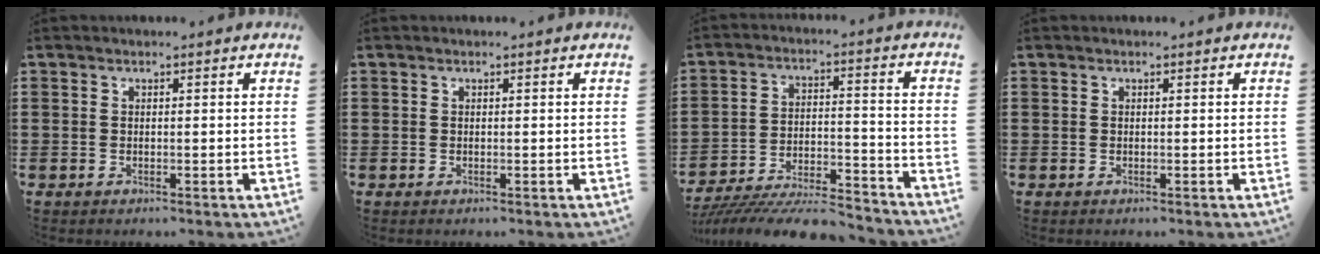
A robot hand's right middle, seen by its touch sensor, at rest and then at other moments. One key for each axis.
{"total": 0.0}
{"total": 8.4, "fx": -7.9, "fy": 0.6, "fz": 2.6, "tx": -0.040, "ty": 0.011, "tz": -0.152}
{"total": 0.0}